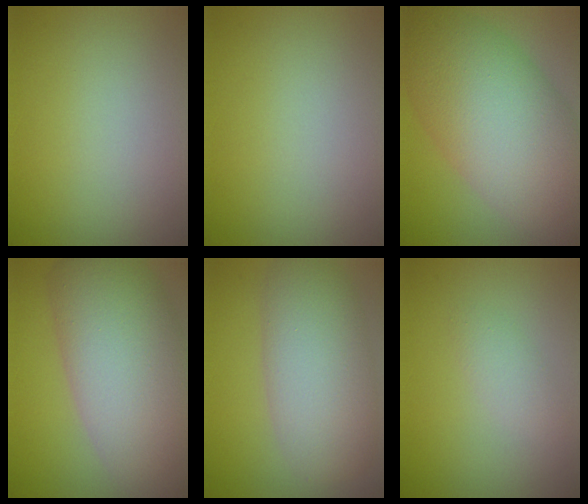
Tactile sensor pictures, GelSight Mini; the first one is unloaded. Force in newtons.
{"total": 0.0}
{"total": 12.7, "press": 12.7, "slide": 0.2}
{"total": 12.2, "press": 12.2, "slide": 0.8}
{"total": 7.5, "press": 7.5, "slide": 0.4}
{"total": 1.4, "press": 1.4, "slide": 0.1}